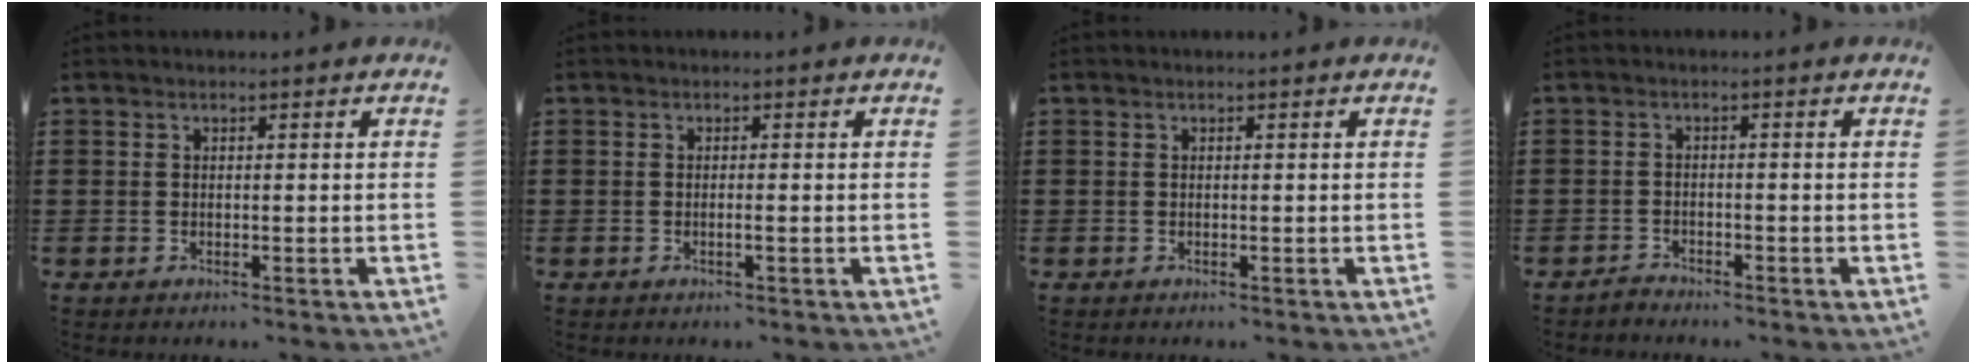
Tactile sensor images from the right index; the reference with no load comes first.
{"total": 0.8, "force": [-0.3, -0.1, 0.8], "torque": [-0.013, -0.005, -0.005]}
{"total": 0.0}
{"total": 1.4, "force": [-1.4, 0.2, 0.0], "torque": [-0.006, 0.004, -0.029]}